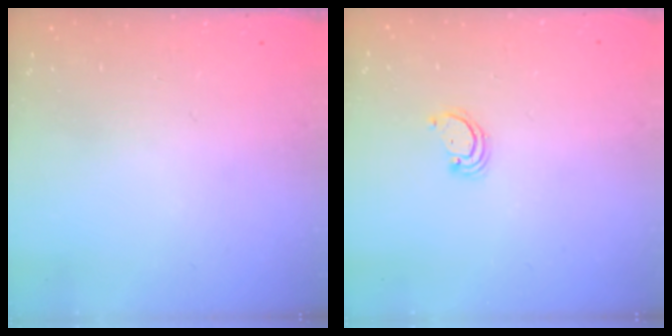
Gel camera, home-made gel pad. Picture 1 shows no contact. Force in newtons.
{"total": 1.7, "press": 1.7, "slide": 0.1}